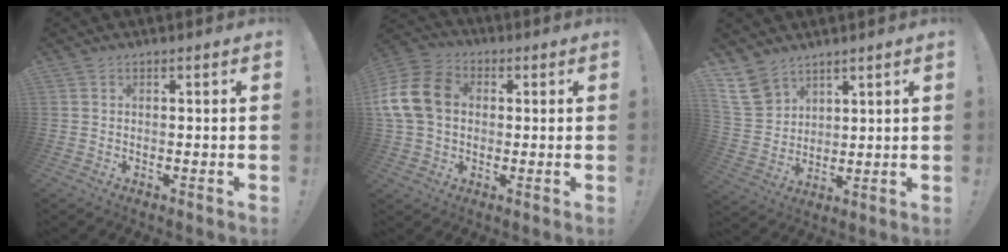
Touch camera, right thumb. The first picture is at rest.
{"total": 16.0, "force": [1.8, 12.4, 9.9], "torque": [-0.183, 0.011, 0.038]}
{"total": 10.5, "force": [7.5, 6.7, 3.2], "torque": [-0.062, -0.046, 0.153]}